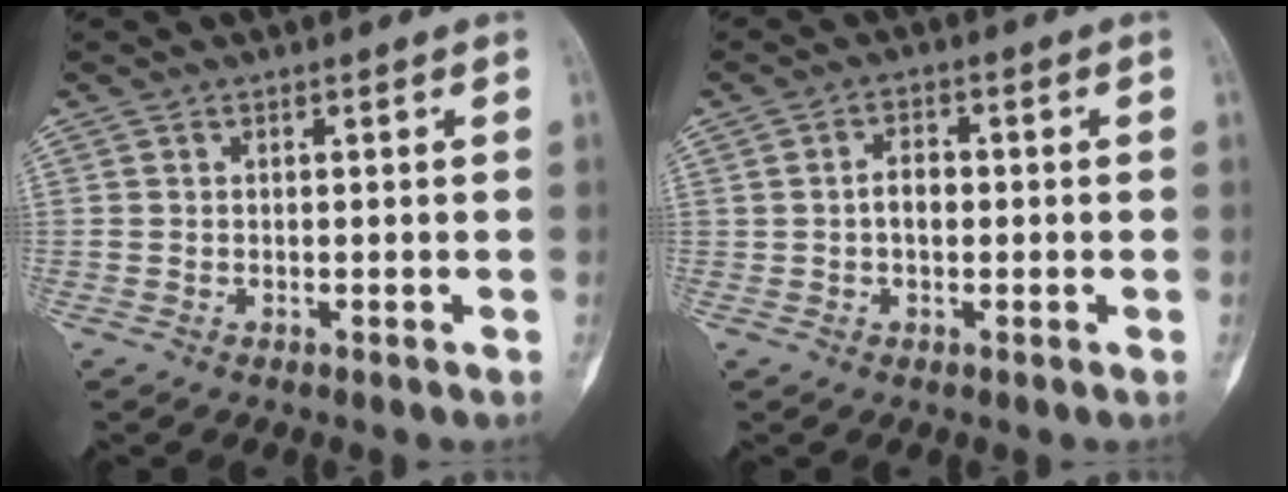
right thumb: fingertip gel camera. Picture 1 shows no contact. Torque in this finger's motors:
{"motor_torque": [0.30, 0.03, 0.01, -0.10, 0.20]}